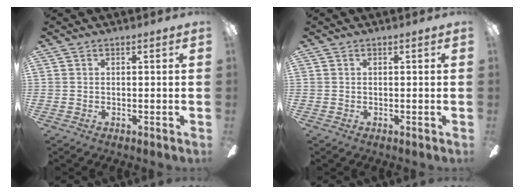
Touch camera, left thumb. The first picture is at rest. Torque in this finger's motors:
{"motor_torque": [0.00, 0.00, 0.00, 0.00, 0.00]}